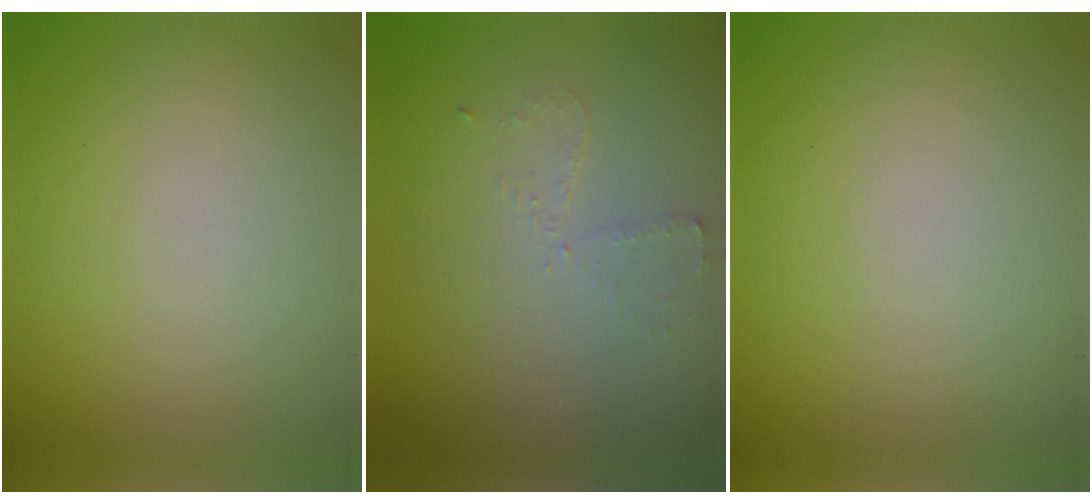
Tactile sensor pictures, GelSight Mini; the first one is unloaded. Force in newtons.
{"total": 1.6, "press": 1.5, "slide": 0.2}
{"total": 0.0}